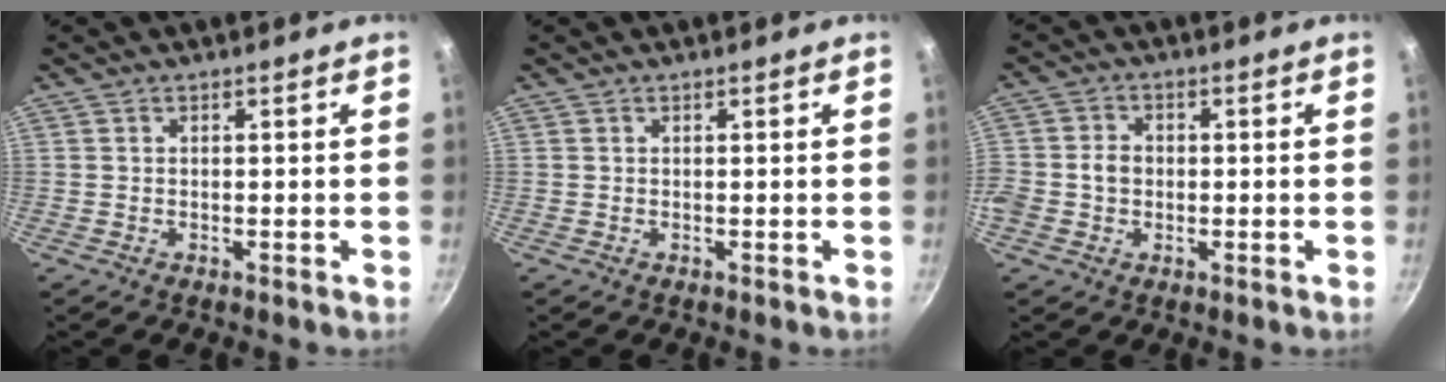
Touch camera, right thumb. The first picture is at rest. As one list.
[{"total": 0.0}, {"total": 5.6, "force": [-0.5, 4.6, 3.2], "torque": [-0.057, 0.015, -0.009]}]